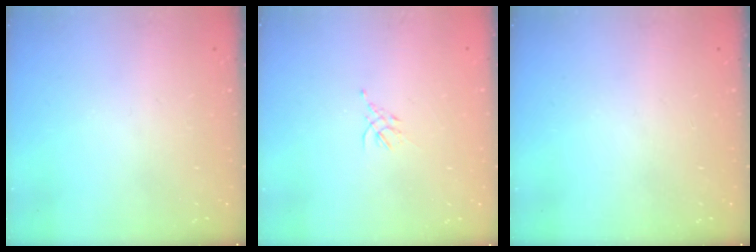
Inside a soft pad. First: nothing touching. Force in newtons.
{"total": 1.5, "press": 1.4, "slide": 0.6}
{"total": 0.0}